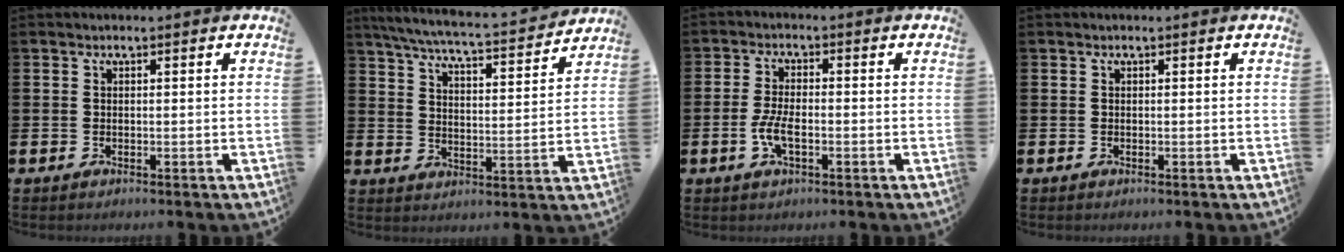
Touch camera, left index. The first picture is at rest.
{"total": 6.4, "force": [6.0, 0.4, 2.2], "torque": [-0.069, -0.045, 0.101]}
{"total": 3.9, "force": [-1.2, 1.5, 3.4], "torque": [-0.062, 0.002, -0.023]}
{"total": 0.0}